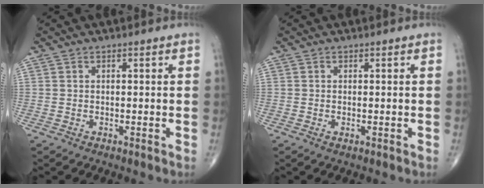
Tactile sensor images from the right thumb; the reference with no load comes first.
{"total": 0.6, "force": [-0.3, 0.3, 0.5], "torque": [-0.005, -0.001, -0.005]}